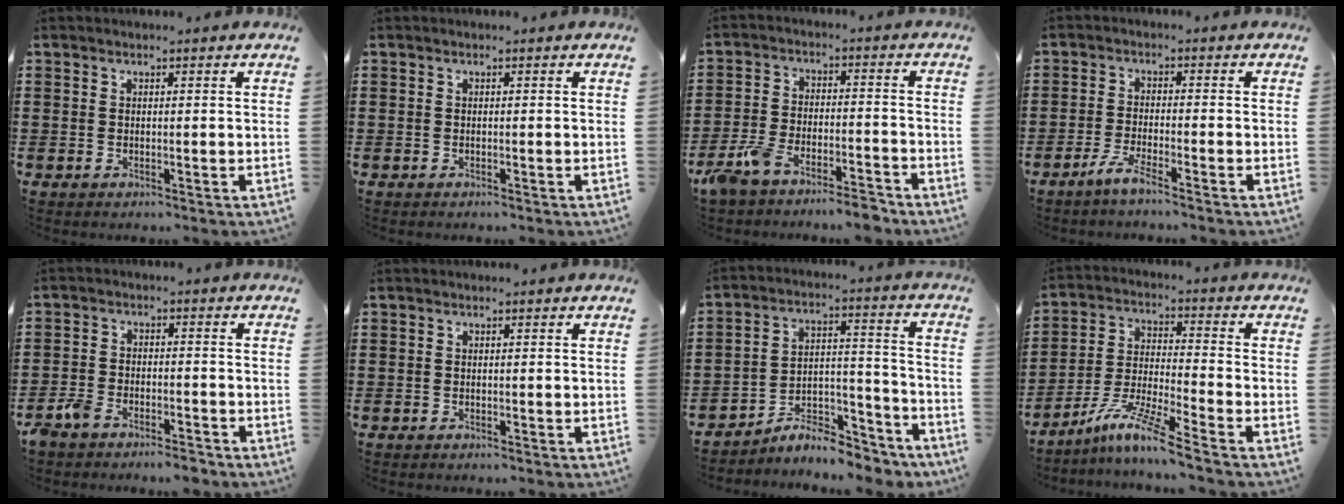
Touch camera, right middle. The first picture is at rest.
{"total": 0.0}
{"total": 7.0, "force": [-6.3, 1.0, 2.8], "torque": [-0.076, -0.001, -0.127]}
{"total": 3.5, "force": [-2.7, -0.1, 2.2], "torque": [-0.051, -0.006, -0.053]}
{"total": 4.5, "force": [-4.2, 1.0, 1.2], "torque": [-0.049, -0.001, -0.092]}
{"total": 0.0}
{"total": 6.8, "force": [-6.4, 1.6, 1.7], "torque": [-0.021, 0.011, -0.120]}
{"total": 9.0, "force": [-7.3, -0.3, 5.3], "torque": [-0.116, -0.013, -0.145]}